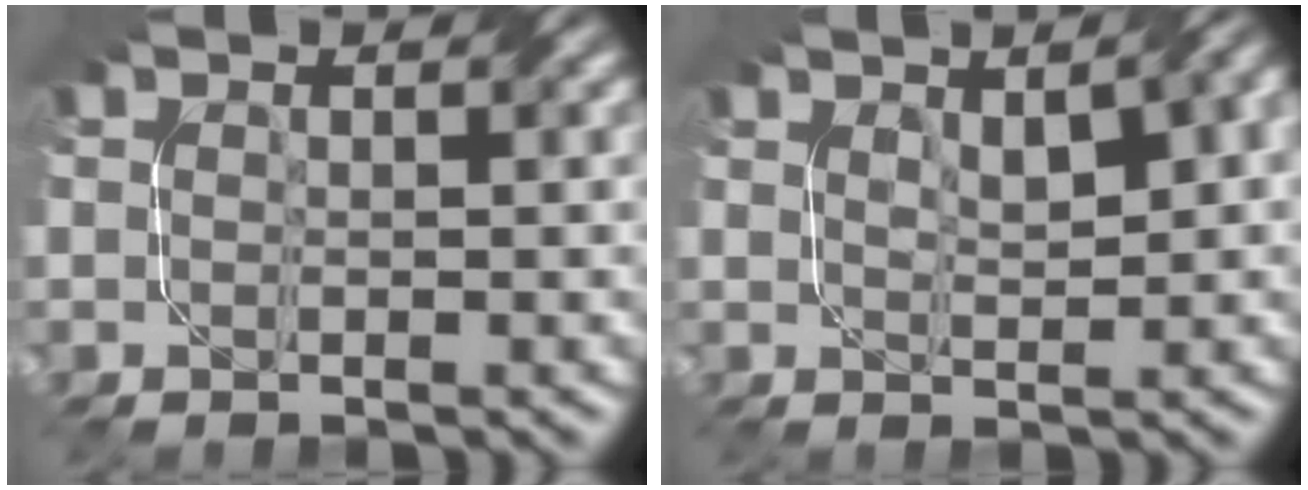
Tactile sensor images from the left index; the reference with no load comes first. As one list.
[{"total": 4.9, "force": [1.9, 1.8, 4.1], "torque": [-0.060, 0.006, 0.032]}]